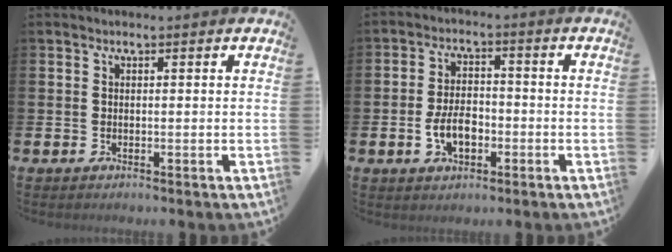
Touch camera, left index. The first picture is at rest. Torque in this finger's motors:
{"motor_torque": [0.72, 0.03, 0.35, 0.17]}